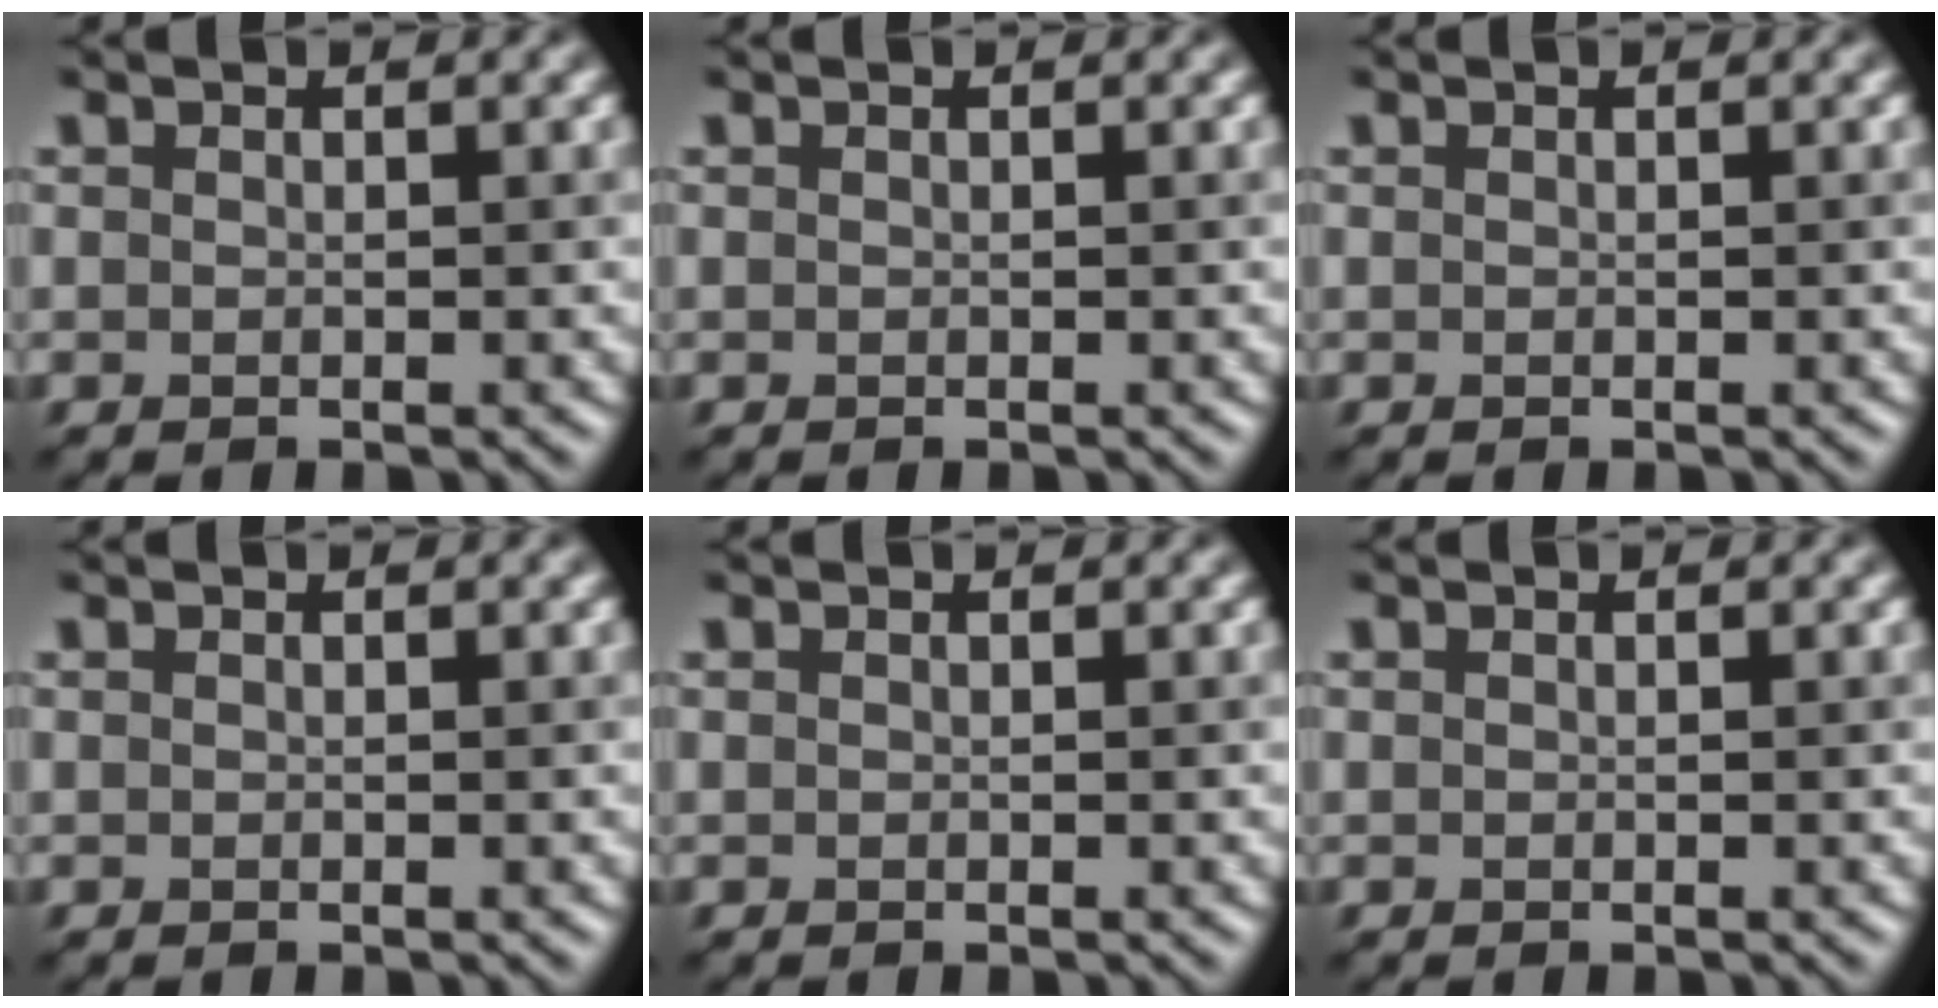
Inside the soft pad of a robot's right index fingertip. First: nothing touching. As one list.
[{"total": 0.0}, {"total": 0.0}, {"total": 0.0}, {"total": 0.0}, {"total": 0.0}]